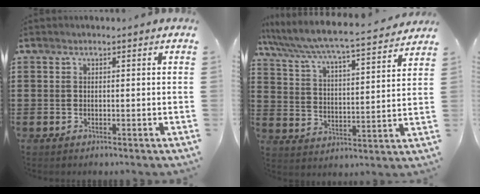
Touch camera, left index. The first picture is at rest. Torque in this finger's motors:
{"motor_torque": [2.14, 0.00, 0.35, 0.21]}